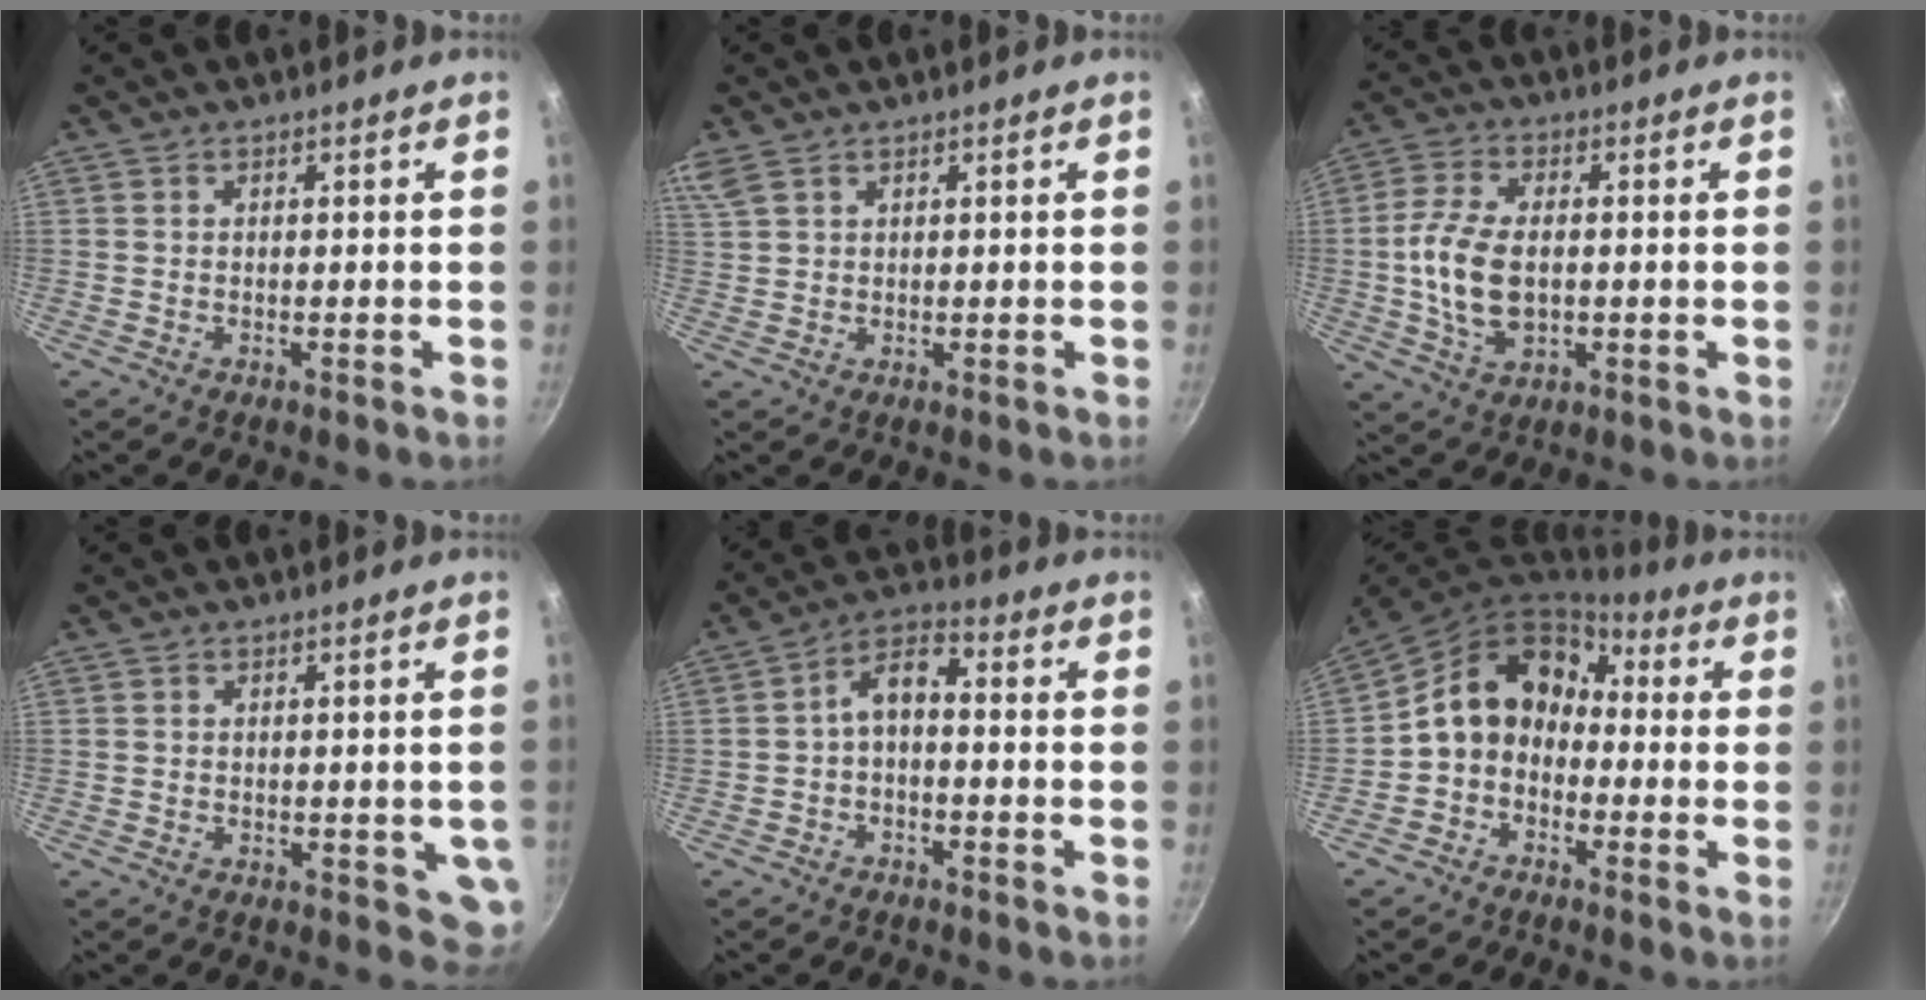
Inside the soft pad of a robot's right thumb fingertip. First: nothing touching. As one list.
[{"total": 4.3, "force": [2.9, 2.5, 2.1], "torque": [-0.045, 0.008, 0.063]}, {"total": 10.7, "force": [-0.3, 6.2, 8.6], "torque": [-0.169, 0.009, -0.008]}, {"total": 4.3, "force": [-0.2, 2.8, 3.3], "torque": [-0.031, -0.010, -0.001]}, {"total": 5.6, "force": [-1.5, 3.0, 4.5], "torque": [-0.080, 0.040, -0.031]}, {"total": 12.4, "force": [-0.9, 10.0, 7.3], "torque": [-0.101, 0.057, -0.038]}]